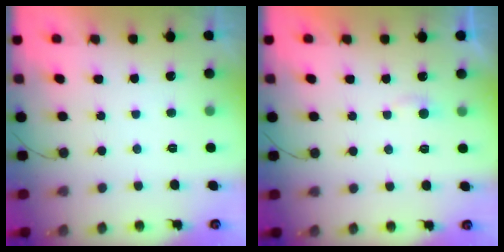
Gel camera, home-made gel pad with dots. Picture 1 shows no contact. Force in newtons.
{"total": 2.8, "press": 2.8, "slide": 0.3}